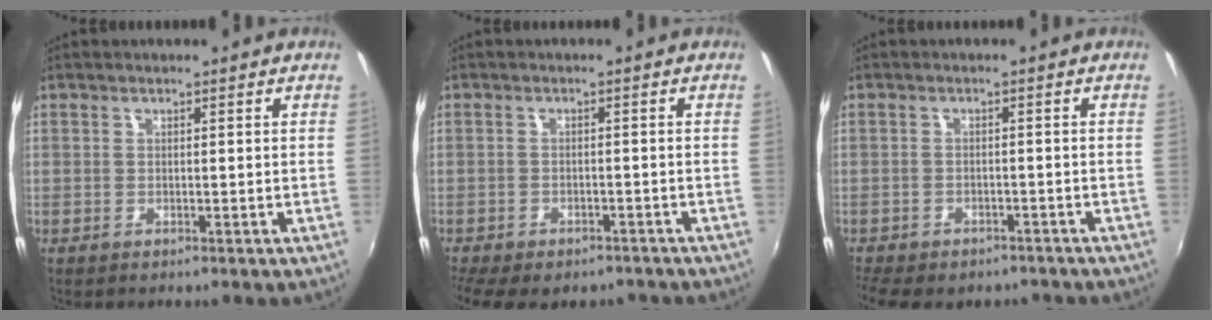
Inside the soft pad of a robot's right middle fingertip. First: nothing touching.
{"total": 11.1, "force": [-8.7, 4.5, 5.4], "torque": [-0.124, -0.038, -0.126]}
{"total": 10.7, "force": [-8.4, 4.7, 4.7], "torque": [-0.114, -0.029, -0.121]}